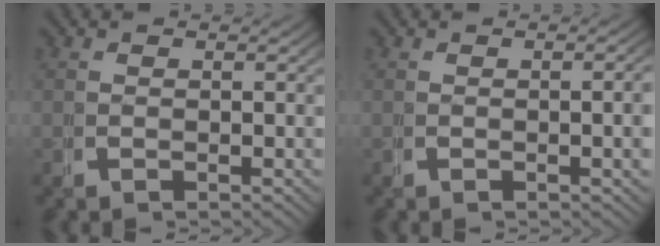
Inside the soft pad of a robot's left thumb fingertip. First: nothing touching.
{"total": 2.1, "force": [0.0, 0.4, 2.0], "torque": [-0.027, 0.002, -0.002]}